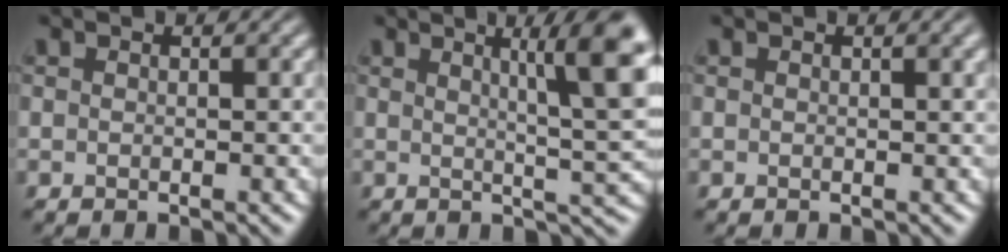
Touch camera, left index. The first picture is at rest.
{"total": 8.6, "force": [3.1, 1.8, 7.8], "torque": [-0.081, 0.014, 0.042]}
{"total": 1.4, "force": [0.7, 0.4, 1.1], "torque": [-0.010, 0.006, 0.009]}